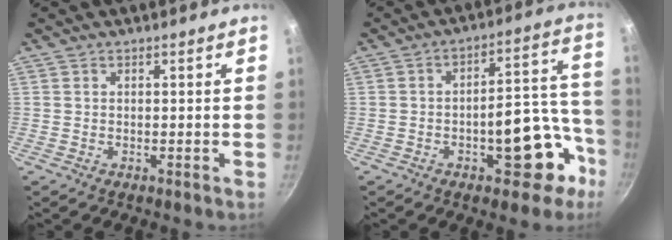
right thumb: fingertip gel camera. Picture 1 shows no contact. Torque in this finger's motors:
{"motor_torque": [1.56, 1.54, 1.03, -0.56, 0.23]}